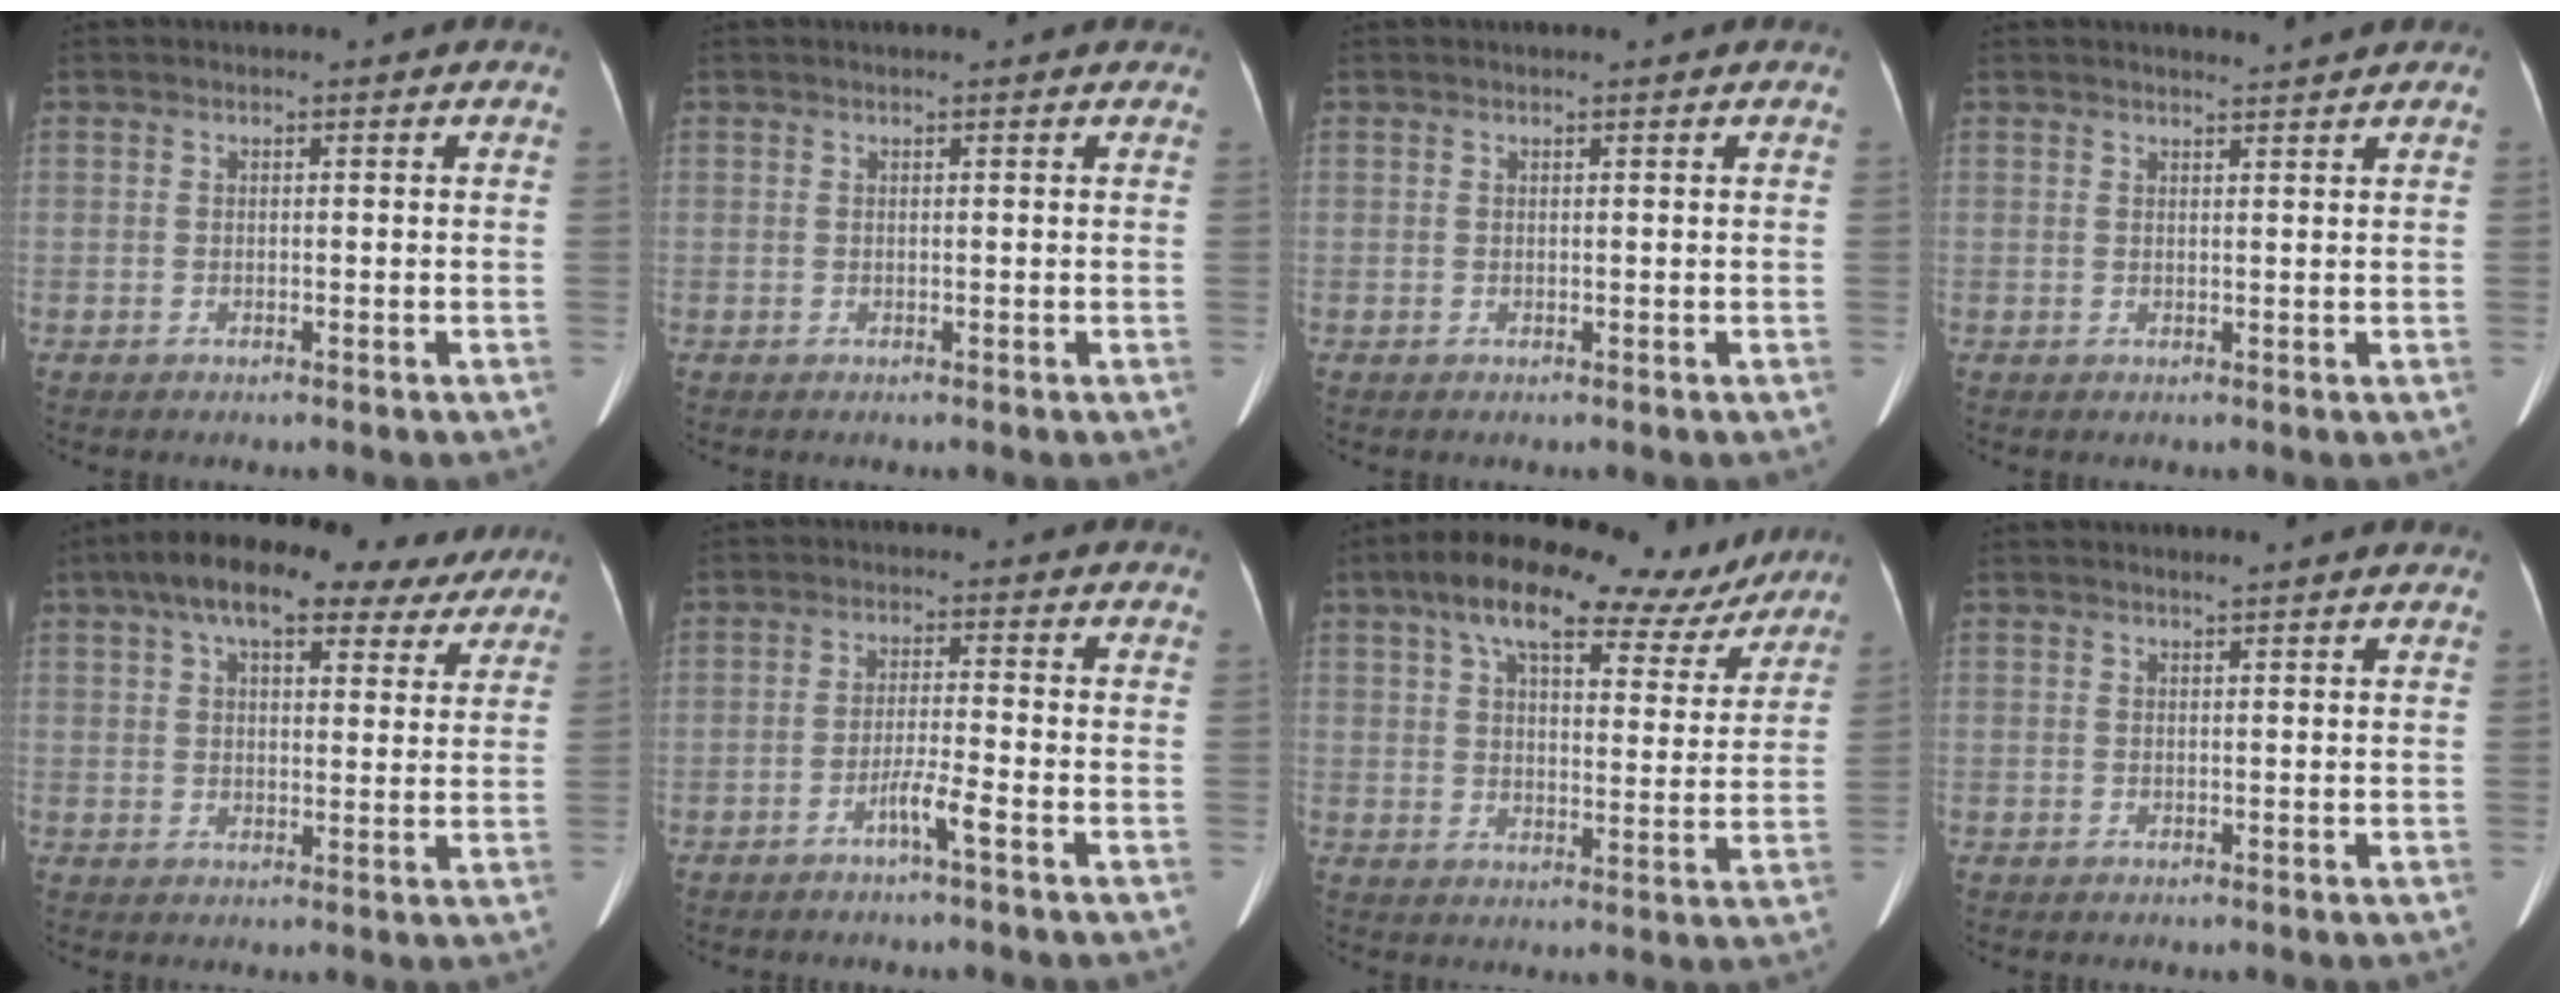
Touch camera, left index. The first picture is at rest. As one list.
[{"total": 2.9, "force": [2.6, 0.8, 1.2], "torque": [-0.014, 0.024, 0.022]}, {"total": 0.6, "force": [0.6, -0.2, 0.2], "torque": [-0.001, 0.005, 0.011]}, {"total": 2.2, "force": [2.1, -0.5, 0.3], "torque": [-0.006, -0.001, 0.029]}, {"total": 18.0, "force": [13.4, 6.6, 10.0], "torque": [-0.162, 0.058, 0.184]}, {"total": 3.5, "force": [-2.2, -0.6, 2.7], "torque": [-0.052, -0.005, -0.044]}, {"total": 19.4, "force": [14.3, 6.8, 11.1], "torque": [-0.171, 0.047, 0.198]}, {"total": 2.1, "force": [1.8, -0.1, 0.9], "torque": [-0.014, 0.012, 0.024]}]